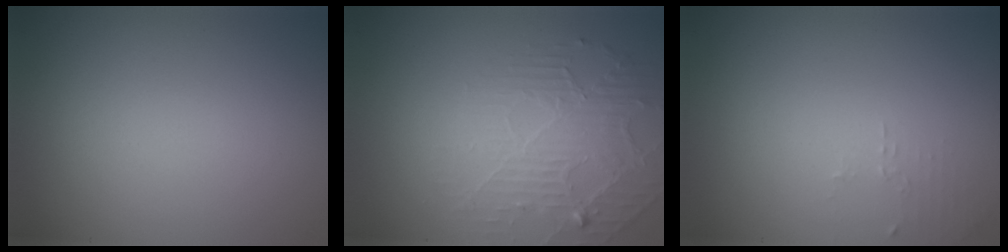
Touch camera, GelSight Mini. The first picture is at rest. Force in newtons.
{"total": 2.6, "press": 2.0, "slide": 1.7}
{"total": 0.9, "press": 0.9, "slide": 0.3}